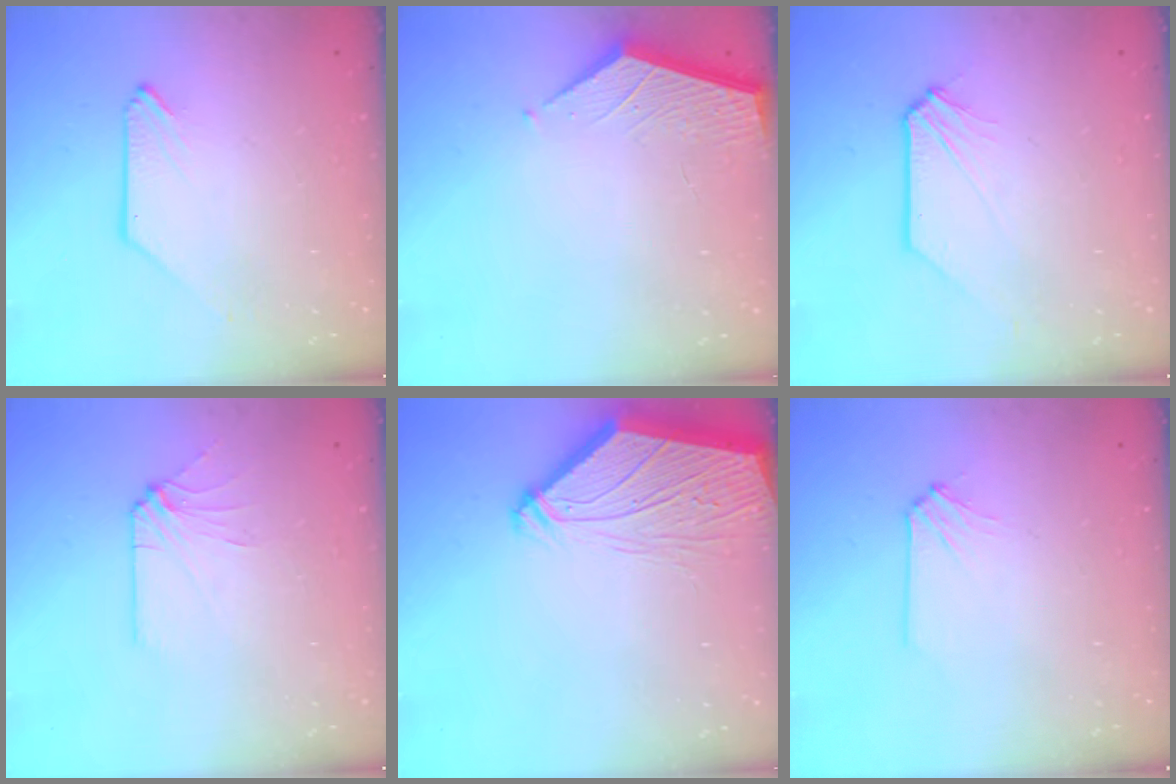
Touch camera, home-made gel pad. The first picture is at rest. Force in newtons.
{"total": 1.9, "press": 1.9, "slide": 0.2}
{"total": 1.0, "press": 1.0, "slide": 0.1}
{"total": 4.1, "press": 4.1, "slide": 0.6}
{"total": 6.2, "press": 6.1, "slide": 0.8}
{"total": 1.7, "press": 1.6, "slide": 0.3}